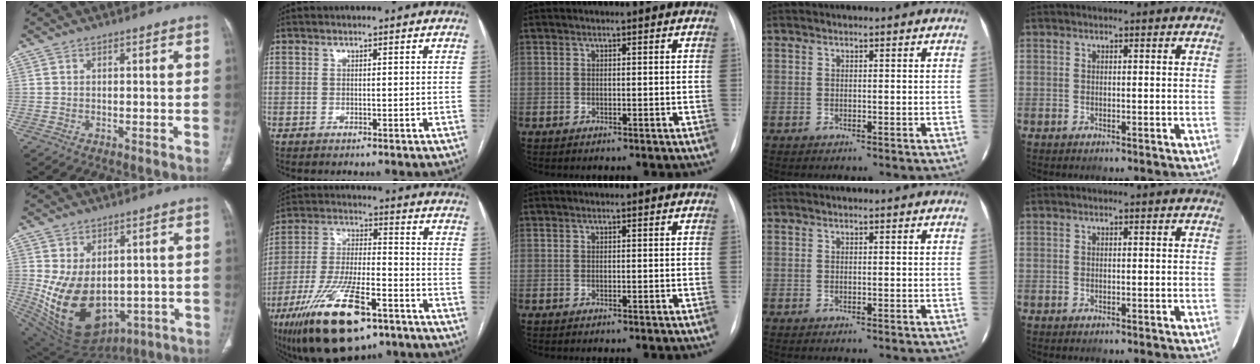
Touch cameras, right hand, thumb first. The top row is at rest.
{"thumb": {"total": 16.8, "force": [-1.1, 11.4, 12.3], "torque": [-0.200, -0.018, 0.024]}, "index": {"total": 18.9, "force": [-11.0, 5.2, 14.4], "torque": [-0.295, -0.026, -0.192]}}